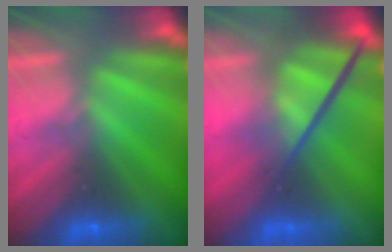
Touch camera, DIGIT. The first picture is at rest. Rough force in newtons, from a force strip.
{"total": 3.8}